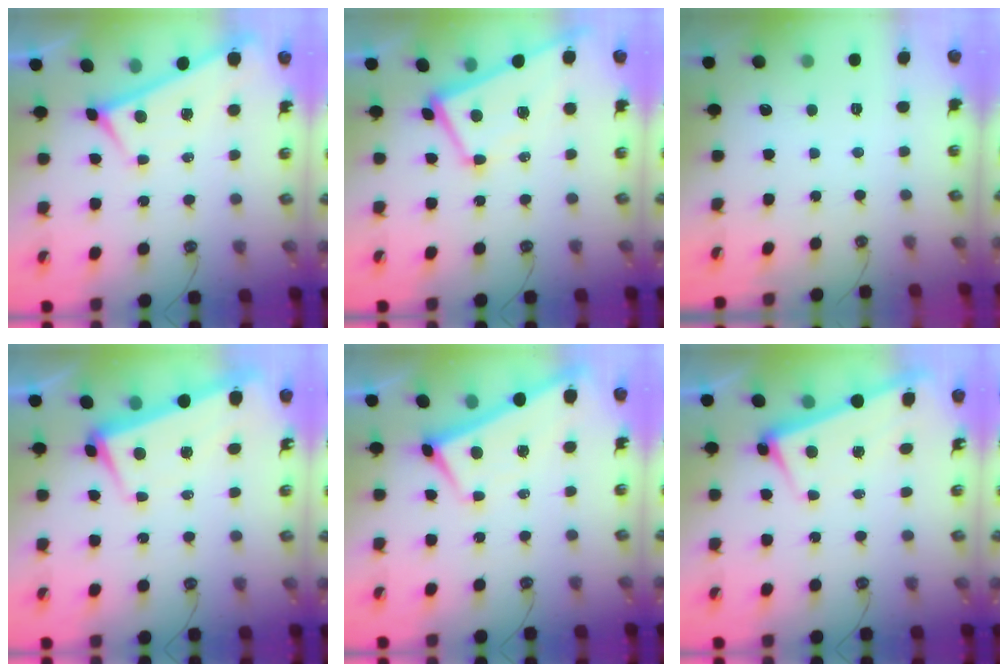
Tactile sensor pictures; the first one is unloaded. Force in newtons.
{"total": 2.1, "press": 2.0, "slide": 0.7}
{"total": 0.0}
{"total": 2.1, "press": 0.6, "slide": 2.0}
{"total": 1.9, "press": 1.9, "slide": 0.2}
{"total": 2.5, "press": 2.4, "slide": 0.7}